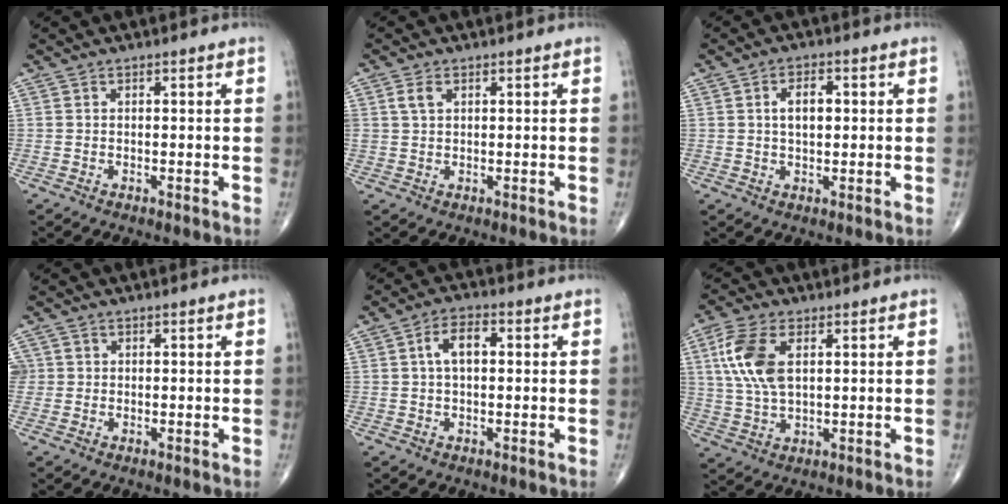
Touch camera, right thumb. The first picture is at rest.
{"total": 2.5, "force": [1.0, 1.6, 1.7], "torque": [-0.033, 0.005, 0.023]}
{"total": 4.8, "force": [0.8, 2.6, 3.9], "torque": [-0.059, 0.005, 0.011]}
{"total": 2.3, "force": [0.2, 2.3, 0.5], "torque": [0.003, 0.007, 0.006]}
{"total": 5.4, "force": [0.8, 2.9, 4.5], "torque": [-0.078, 0.016, 0.008]}
{"total": 10.6, "force": [2.9, 5.5, 8.6], "torque": [-0.190, 0.000, 0.058]}